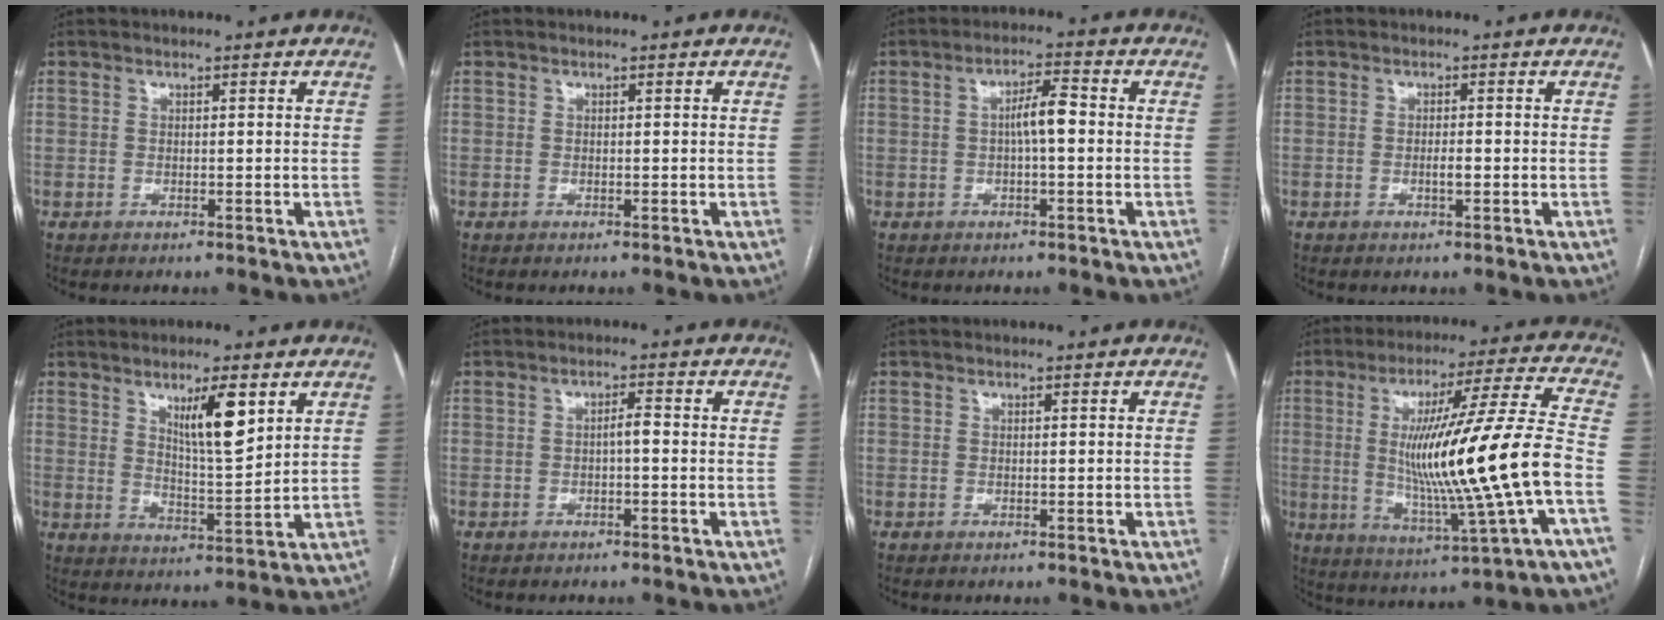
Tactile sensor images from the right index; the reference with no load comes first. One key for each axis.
{"total": 0.0}
{"total": 4.5, "fx": -0.1, "fy": 0.8, "fz": 4.4, "tx": -0.077, "ty": 0.014, "tz": -0.002}
{"total": 1.5, "fx": -0.4, "fy": 0.3, "fz": 1.4, "tx": -0.027, "ty": 0.000, "tz": -0.007}
{"total": 7.9, "fx": 4.0, "fy": 1.2, "fz": 6.7, "tx": -0.117, "ty": -0.011, "tz": 0.072}
{"total": 1.8, "fx": -0.3, "fy": 0.4, "fz": 1.7, "tx": -0.028, "ty": 0.005, "tz": -0.006}
{"total": 0.0}
{"total": 20.4, "fx": -2.2, "fy": -1.1, "fz": 20.2, "tx": -0.352, "ty": -0.007, "tz": -0.040}